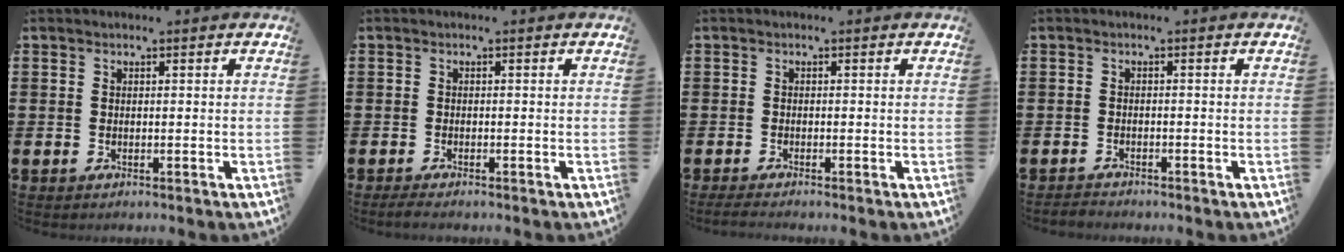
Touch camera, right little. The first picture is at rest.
{"total": 0.9, "force": [-0.6, 0.1, 0.6], "torque": [-0.011, -0.002, -0.012]}
{"total": 0.0}
{"total": 1.0, "force": [-1.0, 0.0, 0.0], "torque": [-0.002, 0.000, -0.020]}